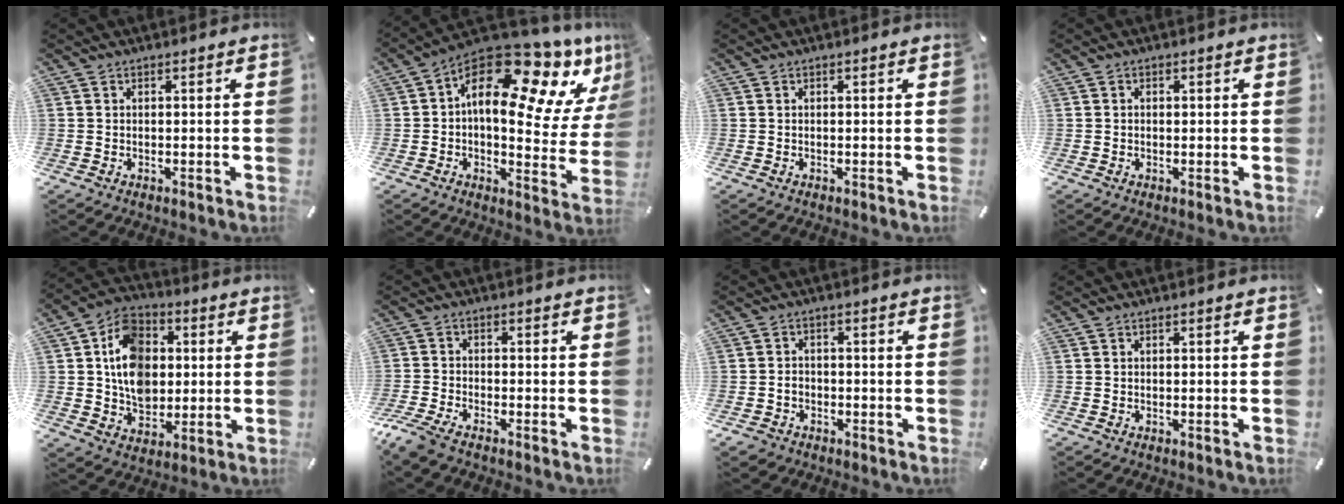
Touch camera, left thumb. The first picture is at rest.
{"total": 20.0, "force": [10.5, 9.3, 14.4], "torque": [-0.194, -0.089, 0.170]}
{"total": 0.0}
{"total": 0.7, "force": [0.0, 0.6, 0.3], "torque": [-0.005, 0.004, -0.003]}
{"total": 13.3, "force": [1.0, 11.0, 7.3], "torque": [-0.131, 0.022, 0.022]}
{"total": 4.3, "force": [-3.5, 1.1, 2.2], "torque": [-0.069, 0.000, -0.073]}
{"total": 3.1, "force": [-1.4, 2.6, 1.0], "torque": [-0.018, 0.008, -0.027]}
{"total": 0.0}